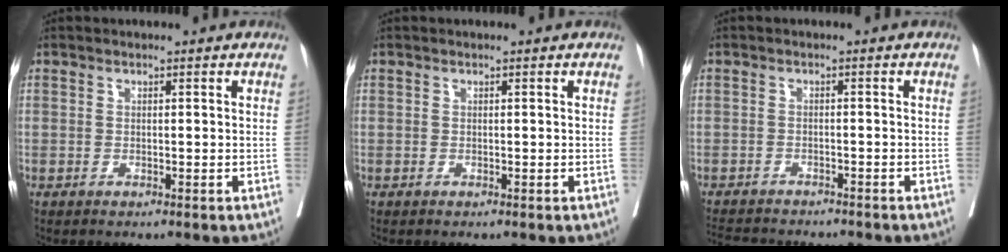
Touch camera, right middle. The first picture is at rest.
{"total": 0.0}
{"total": 9.3, "force": [-8.6, 1.8, 2.9], "torque": [-0.049, -0.006, -0.120]}